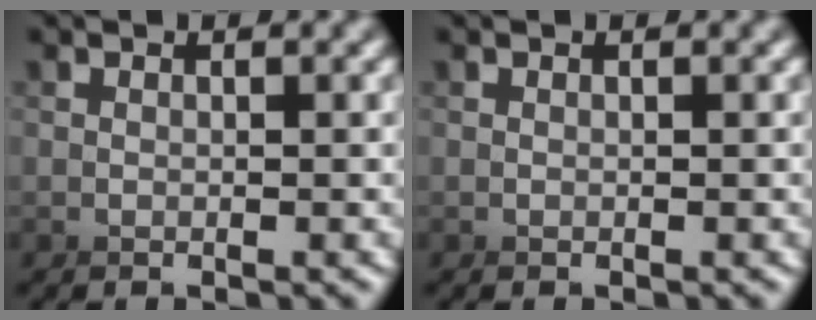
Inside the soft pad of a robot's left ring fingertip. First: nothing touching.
{"total": 0.0}